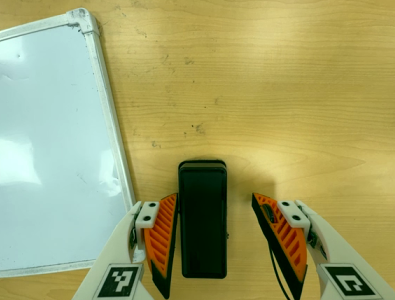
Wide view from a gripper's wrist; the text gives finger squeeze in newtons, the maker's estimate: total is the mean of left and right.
{"total": 0.0}